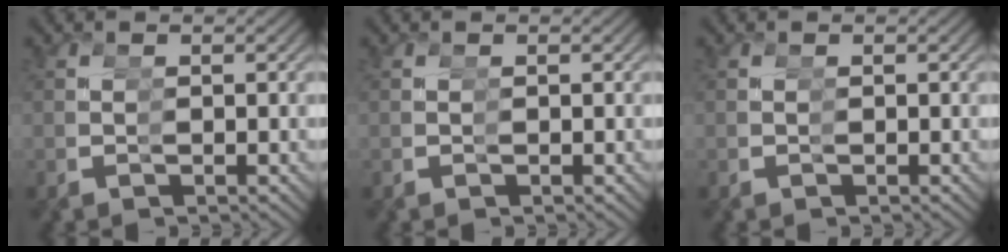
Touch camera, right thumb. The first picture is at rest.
{"total": 0.0}
{"total": 0.0}